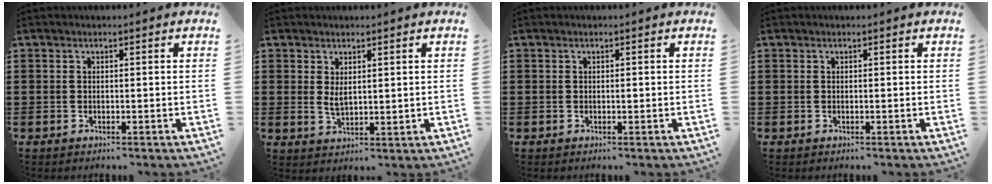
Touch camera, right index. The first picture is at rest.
{"total": 2.6, "force": [1.1, 1.0, 2.1], "torque": [-0.043, -0.001, 0.022]}
{"total": 0.5, "force": [0.0, 0.2, 0.5], "torque": [-0.011, -0.003, 0.000]}
{"total": 0.0}